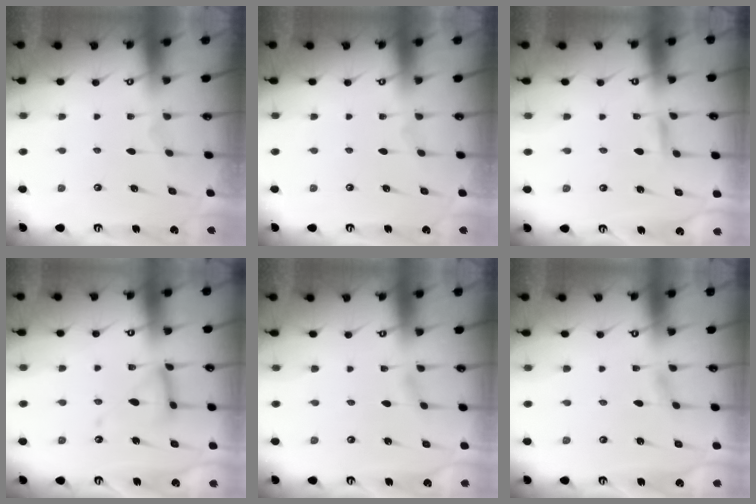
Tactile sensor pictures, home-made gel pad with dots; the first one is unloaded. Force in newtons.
{"total": 0.0}
{"total": 4.3, "press": 4.3, "slide": 0.5}
{"total": 12.9, "press": 12.9, "slide": 1.3}
{"total": 1.3, "press": 1.3, "slide": 0.2}
{"total": 1.1, "press": 1.1, "slide": 0.1}